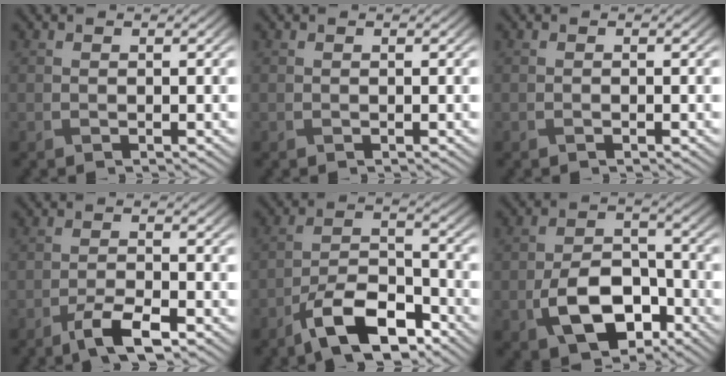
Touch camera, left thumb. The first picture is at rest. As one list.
[{"total": 0.0}, {"total": 0.0}, {"total": 4.5, "force": [-2.8, 1.2, 3.3], "torque": [-0.068, 0.000, -0.056]}, {"total": 10.0, "force": [-6.5, 3.9, 6.6], "torque": [-0.115, 0.000, -0.133]}, {"total": 9.3, "force": [-3.8, 5.7, 6.4], "torque": [-0.133, -0.007, -0.066]}]